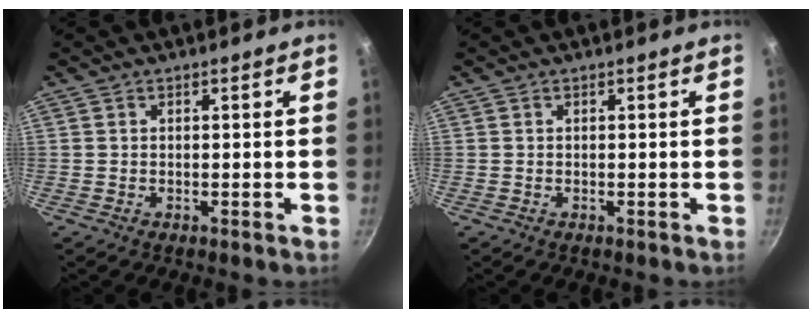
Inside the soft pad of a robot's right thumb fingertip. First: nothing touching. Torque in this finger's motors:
{"motor_torque": [-0.16, -0.16, 0.15, -0.11, 0.00]}